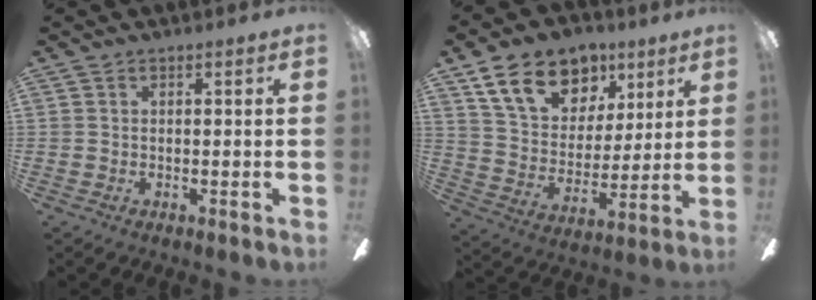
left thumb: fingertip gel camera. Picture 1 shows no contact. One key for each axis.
{"total": 17.1, "fx": 10.1, "fy": 11.3, "fz": 7.8, "tx": -0.137, "ty": -0.037, "tz": 0.190}